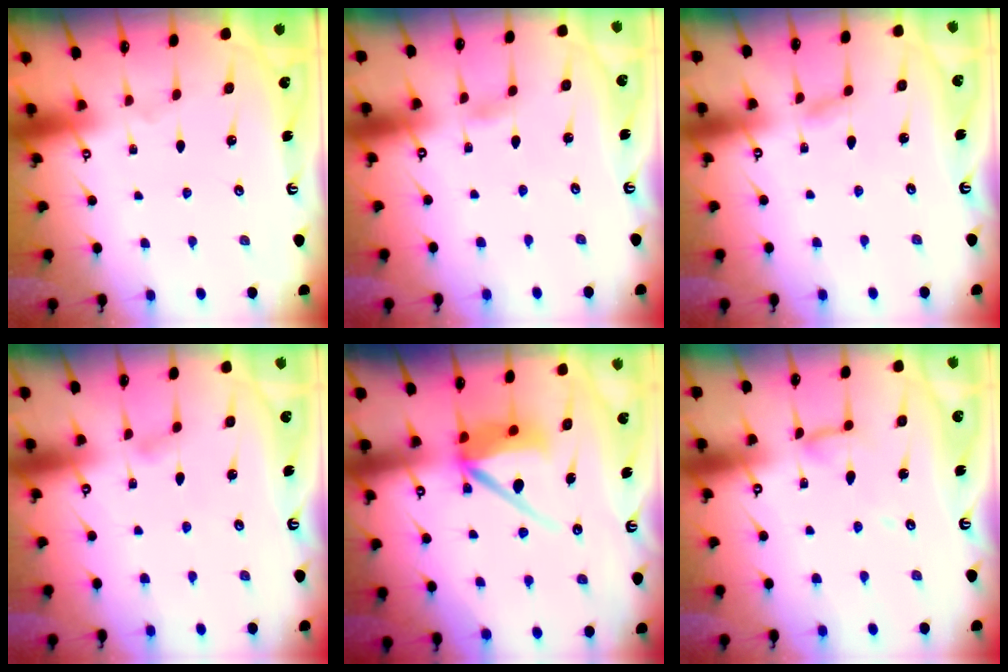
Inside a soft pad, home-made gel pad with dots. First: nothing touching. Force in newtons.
{"total": 1.7, "press": 1.7, "slide": 0.2}
{"total": 3.7, "press": 3.6, "slide": 0.4}
{"total": 3.9, "press": 3.9, "slide": 0.5}
{"total": 9.5, "press": 9.5, "slide": 0.6}
{"total": 6.1, "press": 6.1, "slide": 0.5}